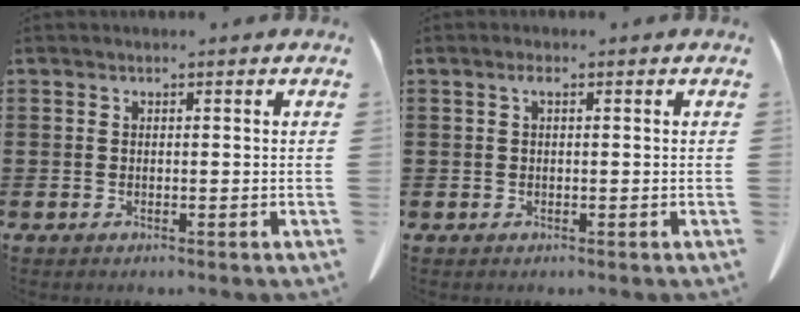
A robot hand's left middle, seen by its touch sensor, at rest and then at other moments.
{"total": 1.1, "force": [0.2, 0.5, 1.0], "torque": [-0.024, 0.005, 0.002]}